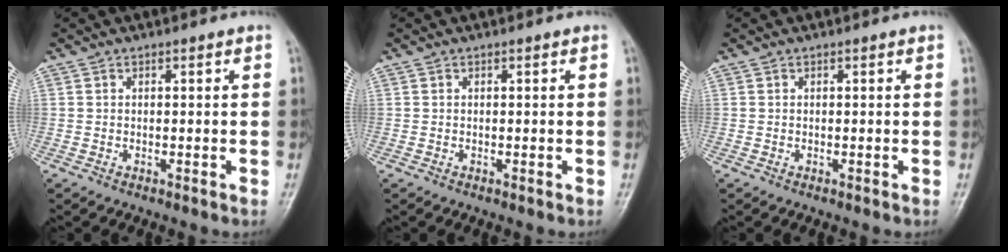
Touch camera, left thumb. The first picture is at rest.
{"total": 0.0}
{"total": 0.0}